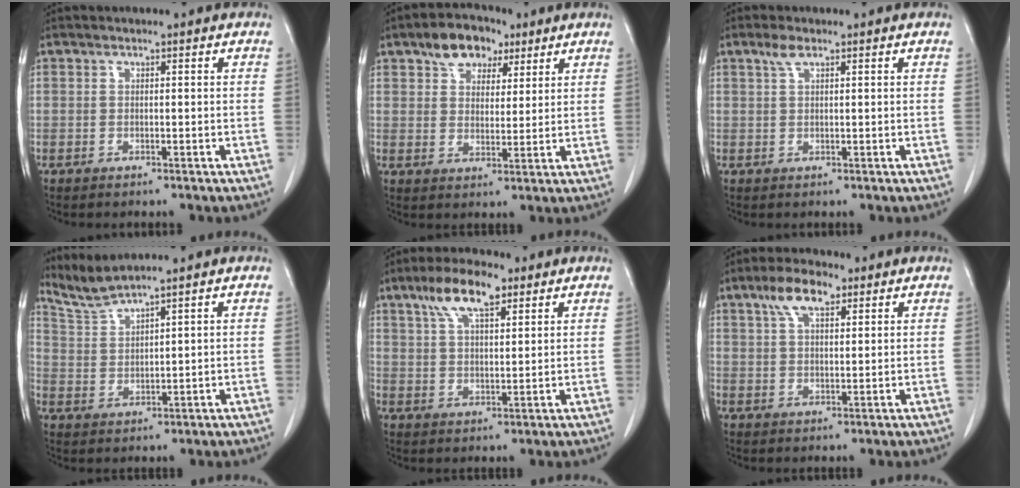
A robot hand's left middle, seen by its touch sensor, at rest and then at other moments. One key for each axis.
{"total": 7.6, "fx": 4.5, "fy": 4.7, "fz": 3.8, "tx": -0.061, "ty": 0.022, "tz": 0.076}
{"total": 1.9, "fx": 1.2, "fy": 0.5, "fz": 1.4, "tx": -0.034, "ty": 0.008, "tz": 0.027}
{"total": 4.4, "fx": 4.1, "fy": -1.5, "fz": 0.4, "tx": -0.023, "ty": -0.008, "tz": 0.096}
{"total": 8.6, "fx": 5.1, "fy": 2.7, "fz": 6.4, "tx": -0.126, "ty": 0.017, "tz": 0.094}
{"total": 6.6, "fx": 3.8, "fy": 2.4, "fz": 4.8, "tx": -0.099, "ty": 0.016, "tz": 0.068}